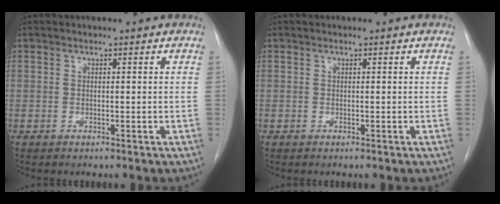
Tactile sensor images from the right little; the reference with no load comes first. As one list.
[{"total": 0.0}]